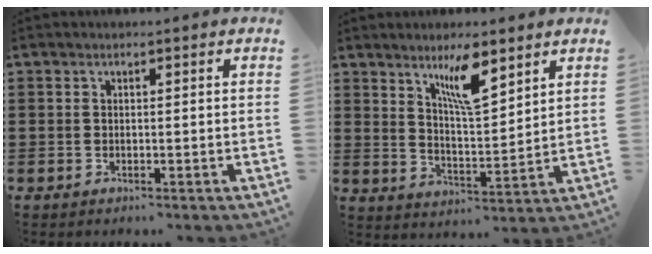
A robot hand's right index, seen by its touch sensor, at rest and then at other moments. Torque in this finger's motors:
{"motor_torque": [0.10, 0.13, 0.40, 0.05]}